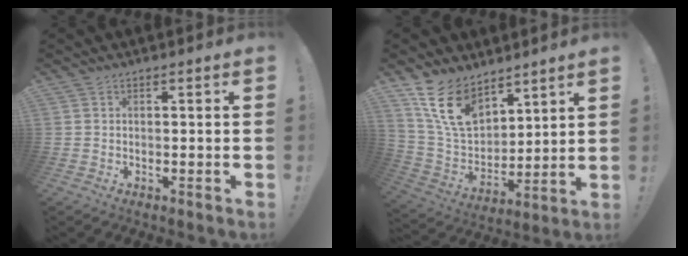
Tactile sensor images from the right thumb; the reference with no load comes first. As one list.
[{"total": 15.8, "force": [10.4, 9.1, 7.8], "torque": [-0.140, -0.059, 0.199]}]